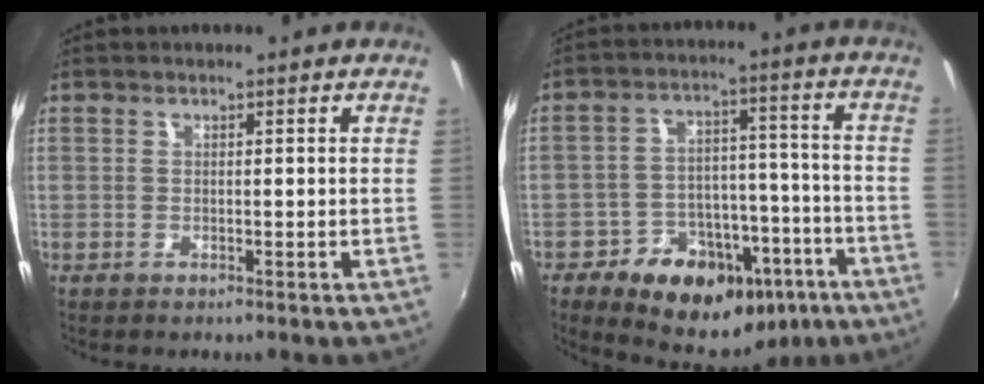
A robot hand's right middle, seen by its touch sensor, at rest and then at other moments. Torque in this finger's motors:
{"motor_torque": [0.82, -1.32, 0.20, 0.04]}